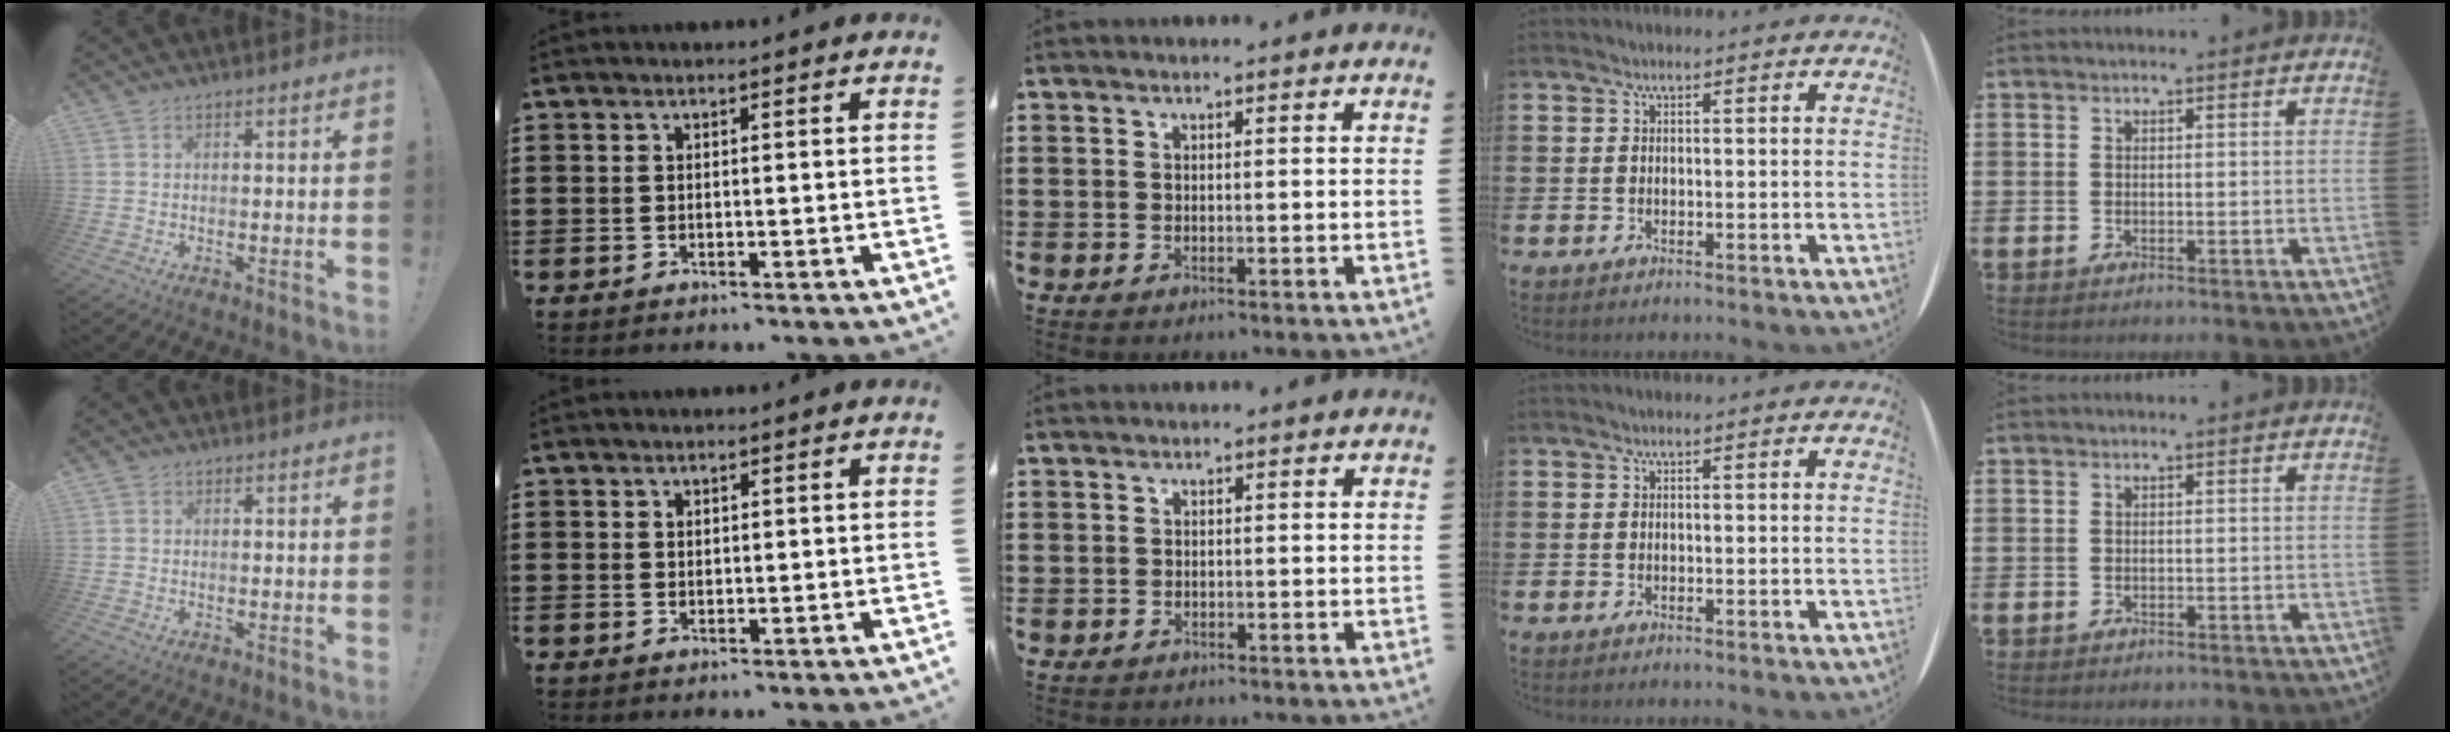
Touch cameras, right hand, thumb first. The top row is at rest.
{"thumb": {"total": 0.7, "force": [0.2, 0.6, 0.0], "torque": [0.006, -0.002, 0.002]}, "index": {"total": 0.8, "force": [0.6, 0.5, 0.2], "torque": [-0.004, 0.002, 0.012]}, "middle": {"total": 0.6, "force": [-0.4, 0.4, -0.1], "torque": [0.002, 0.004, -0.011]}}